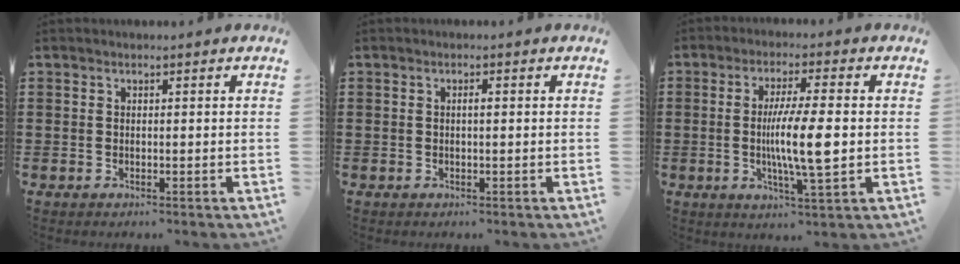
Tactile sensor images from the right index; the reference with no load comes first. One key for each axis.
{"total": 1.2, "fx": 0.1, "fy": 0.3, "fz": 1.1, "tx": -0.022, "ty": 0.001, "tz": 0.001}
{"total": 9.1, "fx": -0.6, "fy": 1.1, "fz": 9.0, "tx": -0.154, "ty": -0.001, "tz": -0.012}